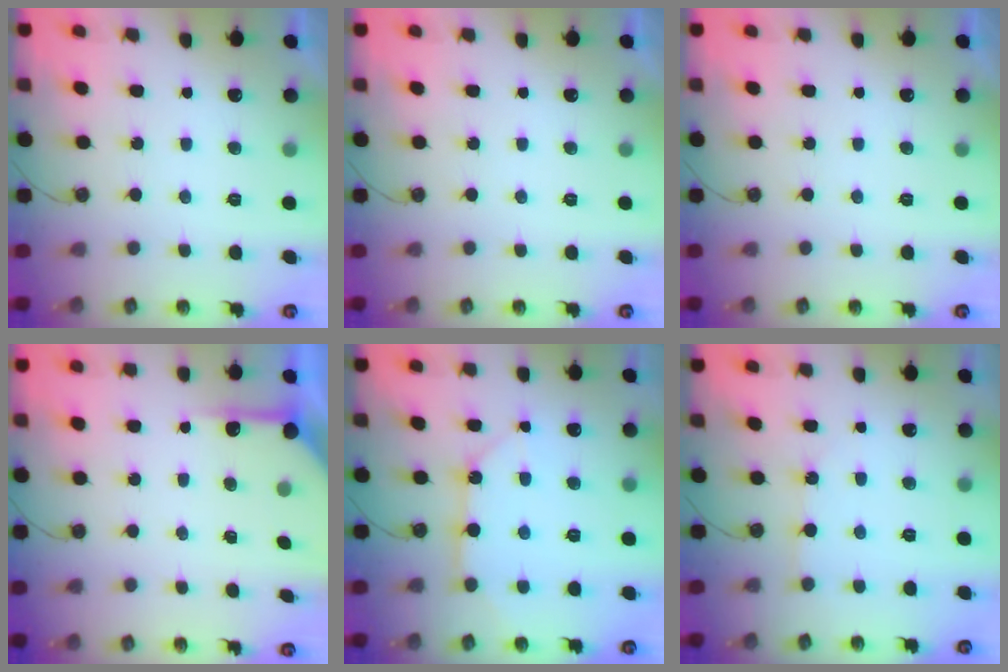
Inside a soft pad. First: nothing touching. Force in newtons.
{"total": 0.0}
{"total": 0.0}
{"total": 5.2, "press": 5.2, "slide": 0.3}
{"total": 11.6, "press": 11.6, "slide": 1.1}
{"total": 3.3, "press": 3.3, "slide": 0.4}